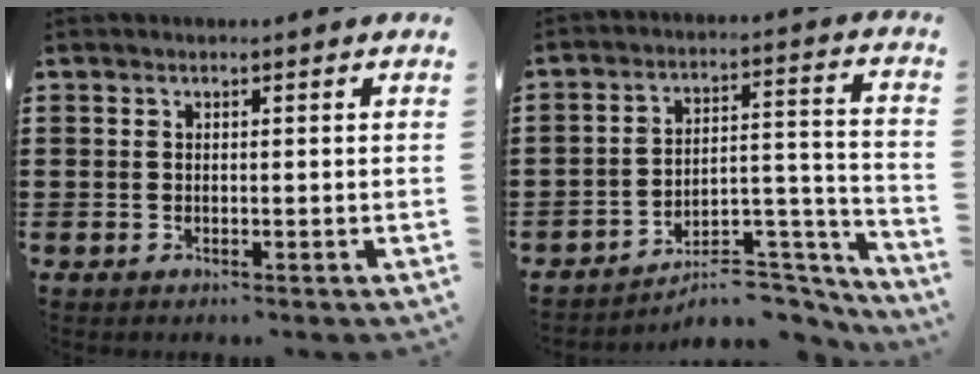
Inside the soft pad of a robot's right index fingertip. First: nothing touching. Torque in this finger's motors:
{"motor_torque": [-1.49, 0.65, -0.41, -0.16]}